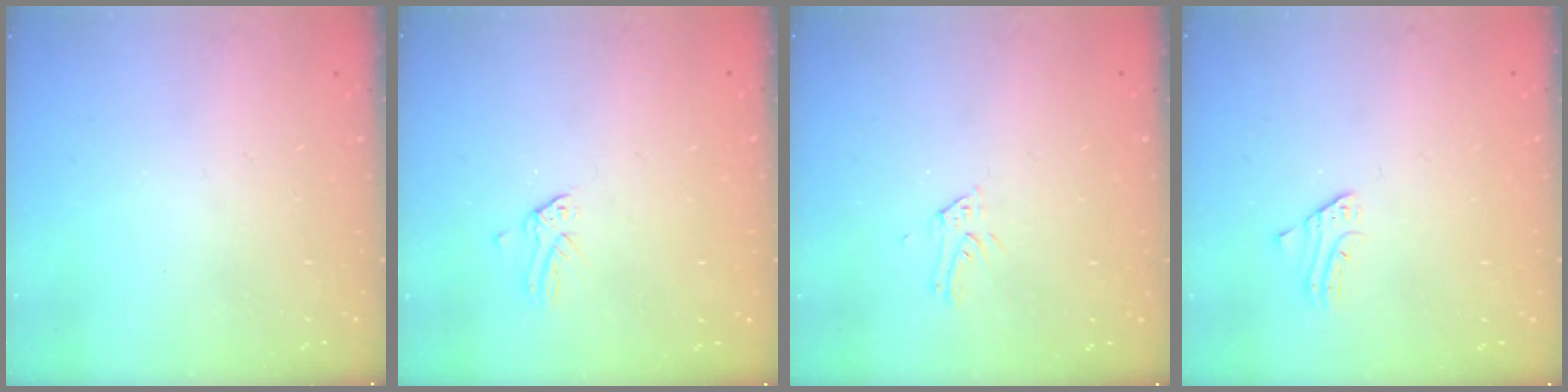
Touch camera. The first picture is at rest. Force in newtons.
{"total": 0.0}
{"total": 3.5, "press": 3.5, "slide": 0.3}
{"total": 1.9, "press": 1.9, "slide": 0.2}